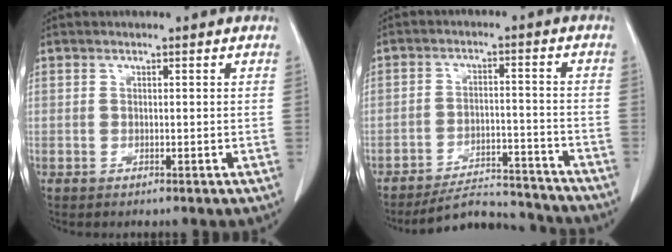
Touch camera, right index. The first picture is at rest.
{"total": 10.1, "force": [-9.9, 1.8, 0.3], "torque": [0.005, 0.021, -0.145]}